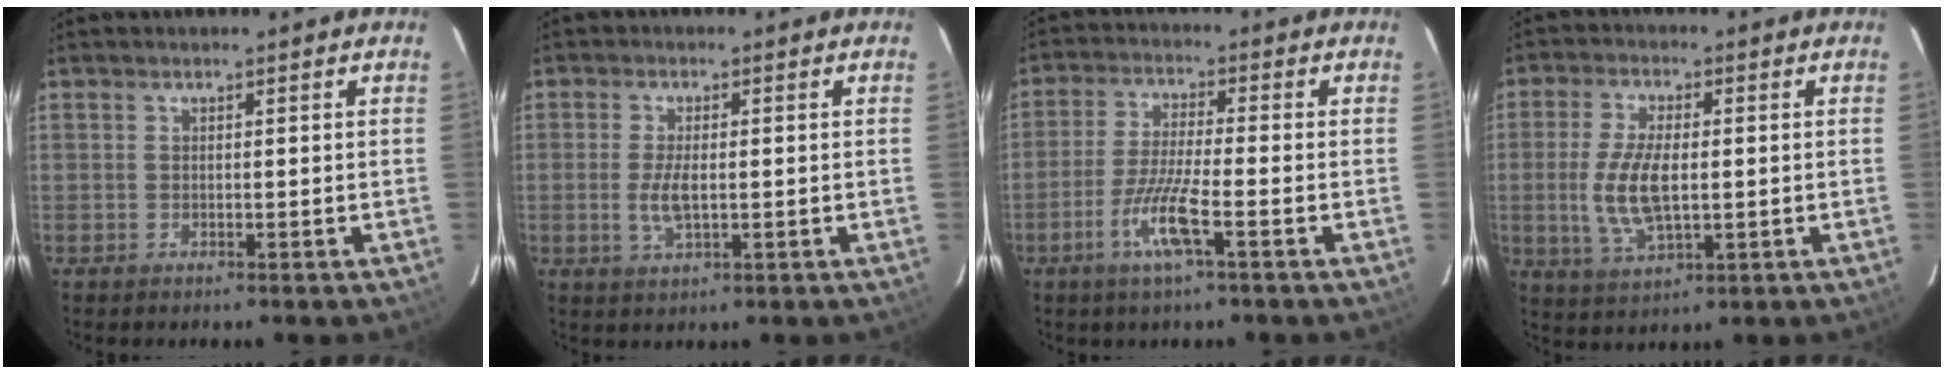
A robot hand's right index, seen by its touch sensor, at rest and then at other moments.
{"total": 4.5, "force": [-0.6, 1.5, 4.2], "torque": [-0.086, -0.007, -0.011]}
{"total": 8.0, "force": [-3.8, 0.4, 7.0], "torque": [-0.145, -0.008, -0.075]}
{"total": 10.0, "force": [-0.7, 4.3, 9.0], "torque": [-0.187, -0.006, -0.008]}